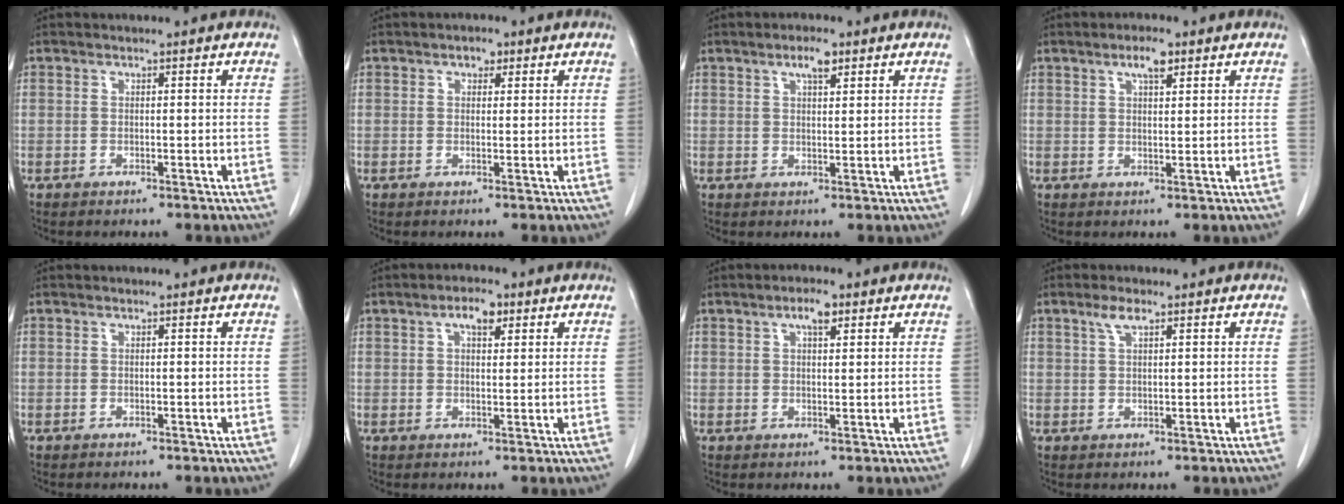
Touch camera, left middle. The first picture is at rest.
{"total": 1.7, "force": [1.0, 1.0, 0.9], "torque": [-0.017, 0.005, 0.014]}
{"total": 3.2, "force": [1.9, 0.8, 2.4], "torque": [-0.045, 0.003, 0.033]}
{"total": 3.4, "force": [2.1, 0.9, 2.6], "torque": [-0.050, 0.004, 0.035]}
{"total": 0.0}
{"total": 3.8, "force": [1.9, 1.6, 2.8], "torque": [-0.050, 0.008, 0.030]}
{"total": 3.1, "force": [1.7, 0.9, 2.5], "torque": [-0.046, 0.005, 0.028]}
{"total": 2.4, "force": [1.5, 0.6, 1.7], "torque": [-0.041, 0.007, 0.032]}